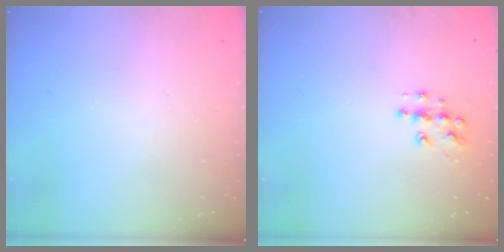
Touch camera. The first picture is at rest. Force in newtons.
{"total": 8.5, "press": 8.5, "slide": 0.5}